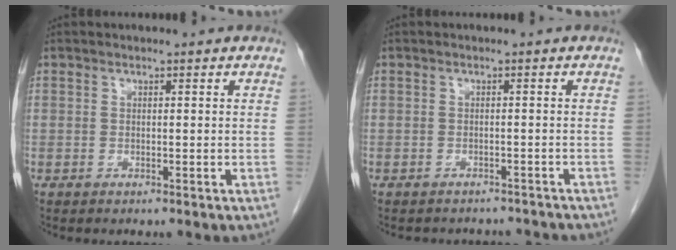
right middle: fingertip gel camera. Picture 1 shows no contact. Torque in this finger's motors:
{"motor_torque": [0.12, -0.11, -0.02, -0.02]}